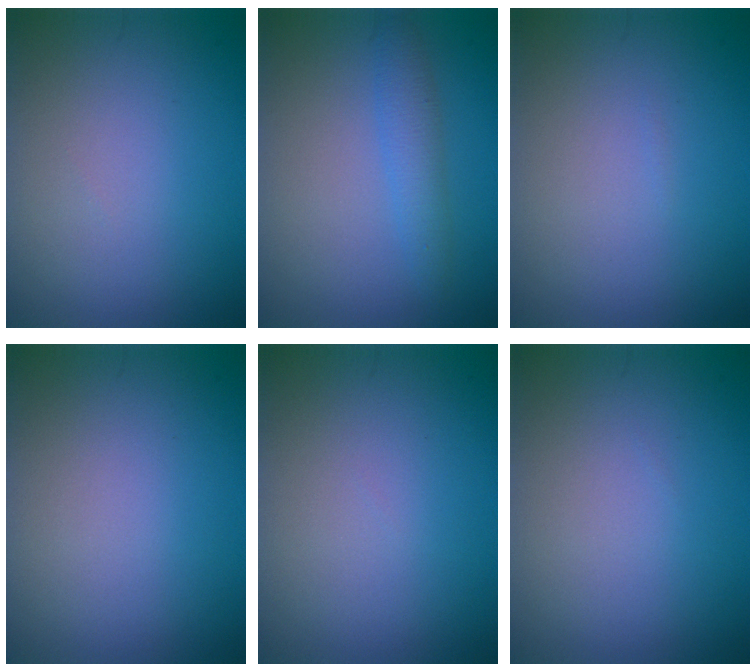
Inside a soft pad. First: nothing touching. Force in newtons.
{"total": 2.3, "press": 2.3, "slide": 0.1}
{"total": 0.0}
{"total": 0.0}
{"total": 0.0}
{"total": 0.0}